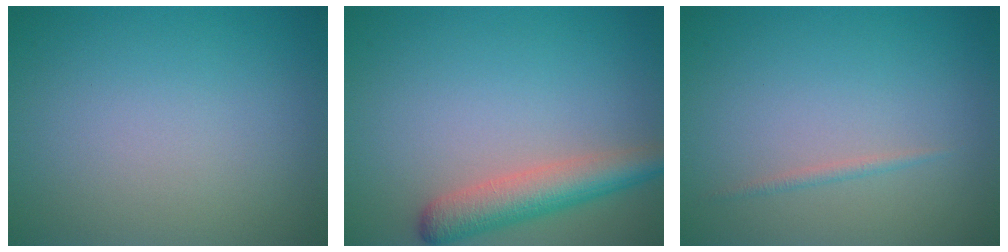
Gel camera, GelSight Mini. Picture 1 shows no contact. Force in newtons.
{"total": 4.4, "press": 4.3, "slide": 0.2}
{"total": 0.7, "press": 0.7, "slide": 0.0}